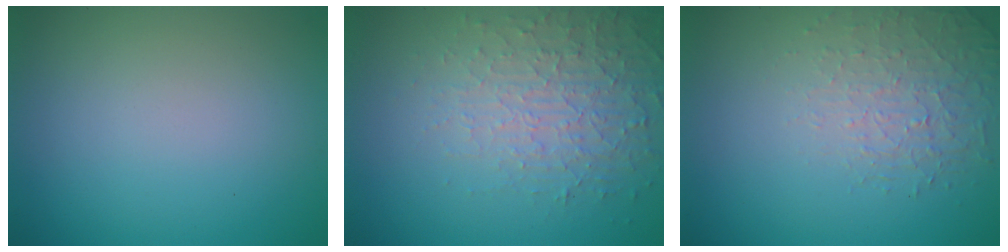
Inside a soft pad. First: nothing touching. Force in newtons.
{"total": 3.9, "press": 3.5, "slide": 1.8}
{"total": 1.6, "press": 1.0, "slide": 1.2}